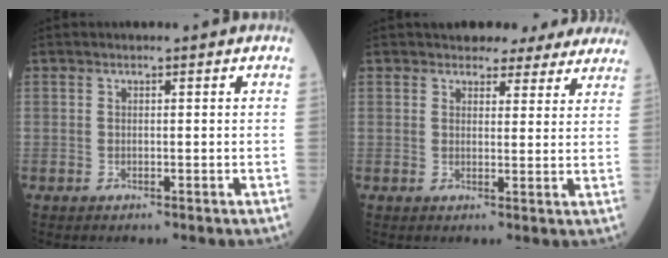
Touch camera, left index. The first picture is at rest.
{"total": 9.1, "force": [8.2, 3.5, 1.9], "torque": [-0.001, 0.008, 0.078]}